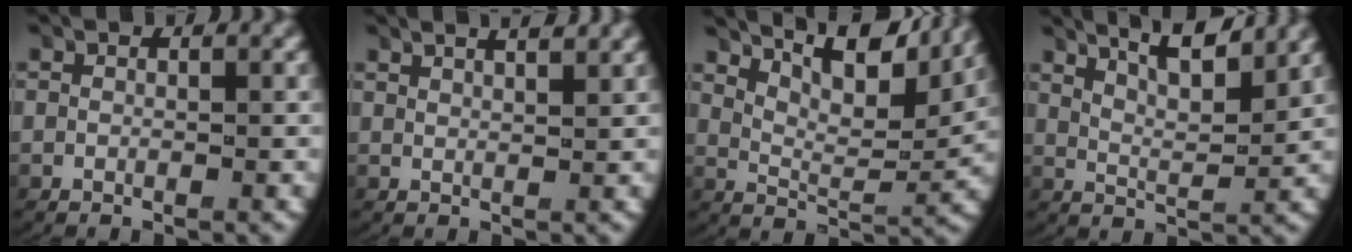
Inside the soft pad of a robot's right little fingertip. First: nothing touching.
{"total": 3.9, "force": [3.2, 0.7, 2.1], "torque": [-0.028, 0.007, 0.052]}
{"total": 10.2, "force": [7.3, 3.6, 6.0], "torque": [-0.086, 0.026, 0.097]}
{"total": 7.3, "force": [5.6, 2.1, 4.3], "torque": [-0.067, 0.013, 0.080]}